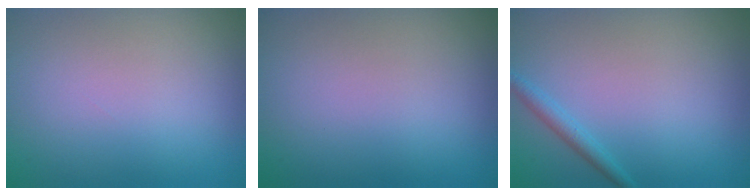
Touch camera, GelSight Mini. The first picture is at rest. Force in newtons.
{"total": 0.0}
{"total": 1.4, "press": 1.4, "slide": 0.1}